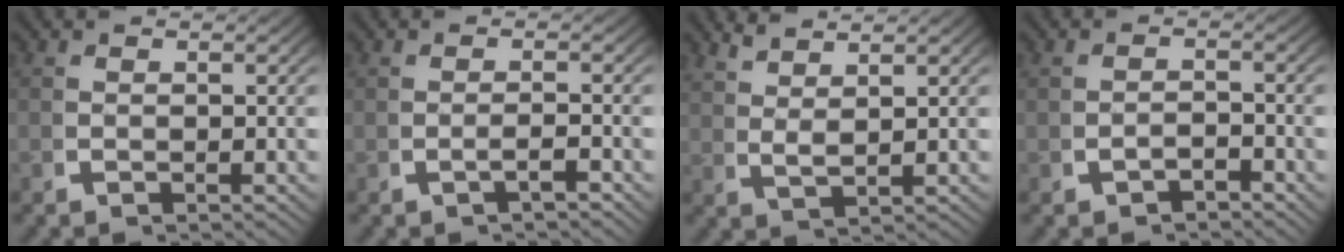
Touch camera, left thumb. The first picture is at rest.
{"total": 1.5, "force": [-0.9, 0.3, 1.1], "torque": [-0.026, 0.004, -0.018]}
{"total": 2.9, "force": [2.7, 0.1, 1.1], "torque": [-0.017, 0.003, 0.059]}
{"total": 1.8, "force": [-1.7, 0.4, 0.4], "torque": [-0.005, -0.004, -0.024]}